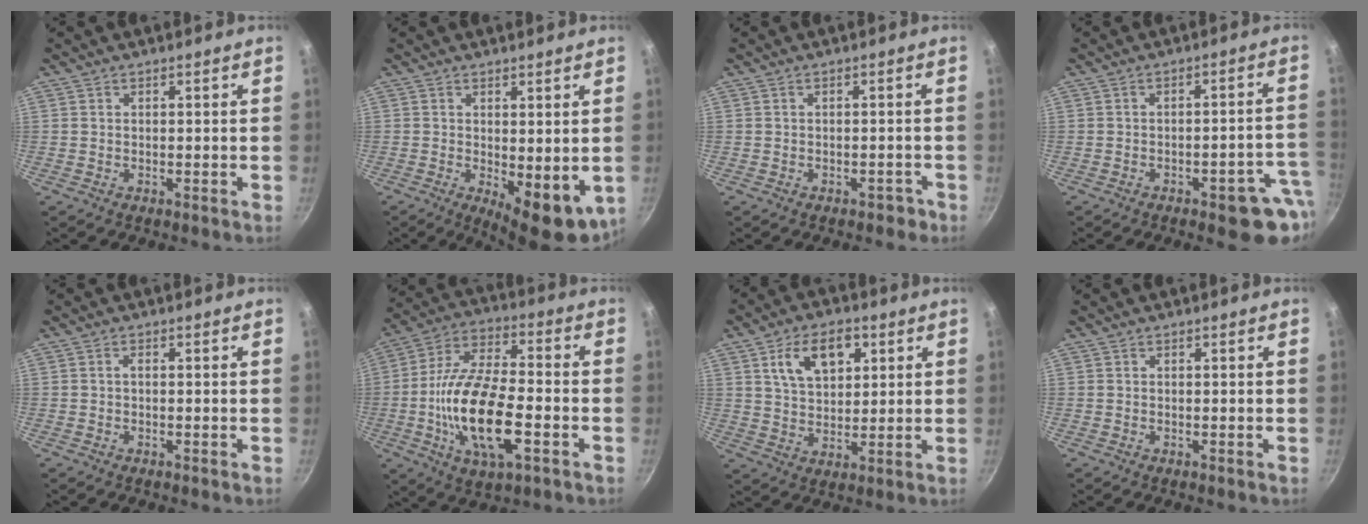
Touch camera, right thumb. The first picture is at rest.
{"total": 9.2, "force": [-0.7, 4.0, 8.2], "torque": [-0.092, -0.010, 0.004]}
{"total": 1.8, "force": [-1.2, 1.2, 0.7], "torque": [0.006, 0.024, -0.001]}
{"total": 9.6, "force": [-4.5, 3.7, 7.7], "torque": [-0.048, 0.038, -0.047]}
{"total": 0.6, "force": [-0.1, 0.3, 0.6], "torque": [-0.012, 0.004, -0.001]}
{"total": 19.4, "force": [-4.8, 8.3, 16.8], "torque": [-0.314, 0.021, -0.096]}
{"total": 11.1, "force": [4.3, 6.8, 7.5], "torque": [-0.098, -0.008, 0.074]}
{"total": 0.0}